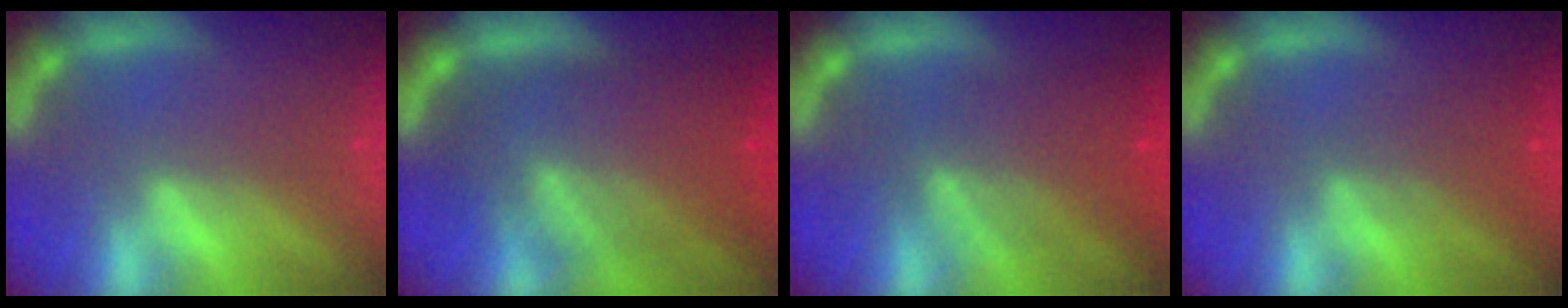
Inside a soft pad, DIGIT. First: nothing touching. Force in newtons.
{"total": 10.0}
{"total": 6.6}
{"total": 2.9}